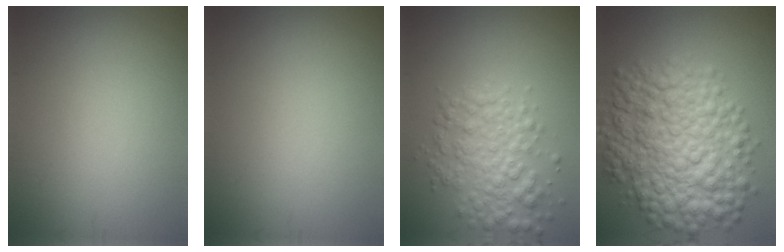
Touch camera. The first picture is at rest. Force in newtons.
{"total": 0.0}
{"total": 4.5, "press": 4.5, "slide": 0.1}
{"total": 10.3, "press": 10.3, "slide": 0.1}